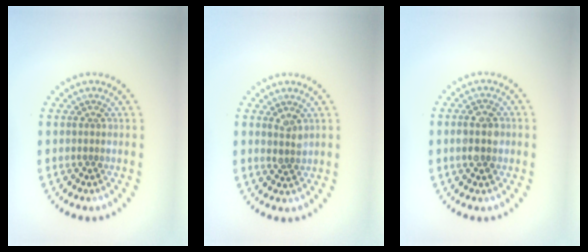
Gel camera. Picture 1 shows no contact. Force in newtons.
{"total": 1.3, "press": 1.1, "slide": 0.7}
{"total": 2.8, "press": 2.8, "slide": 0.2}